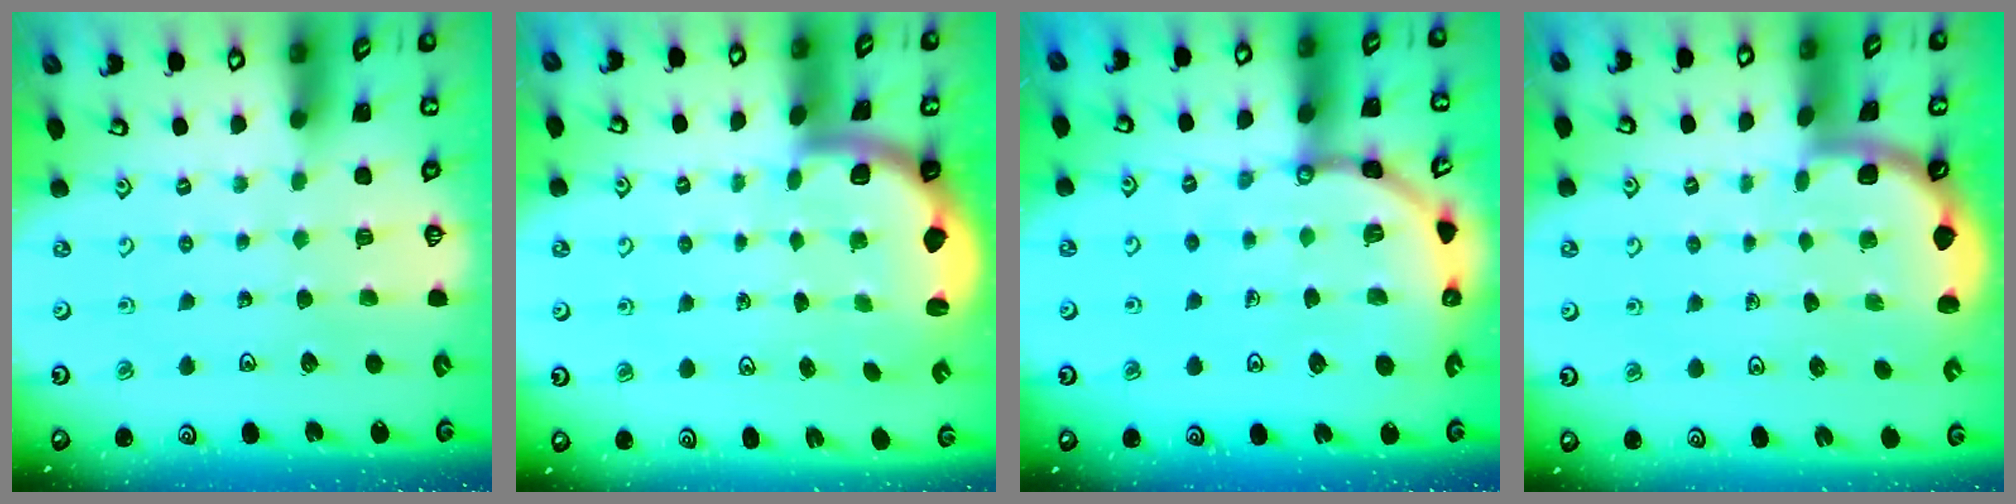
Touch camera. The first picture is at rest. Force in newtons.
{"total": 3.3, "press": 3.1, "slide": 1.2}
{"total": 9.8, "press": 9.7, "slide": 1.3}
{"total": 1.8, "press": 1.8, "slide": 0.1}